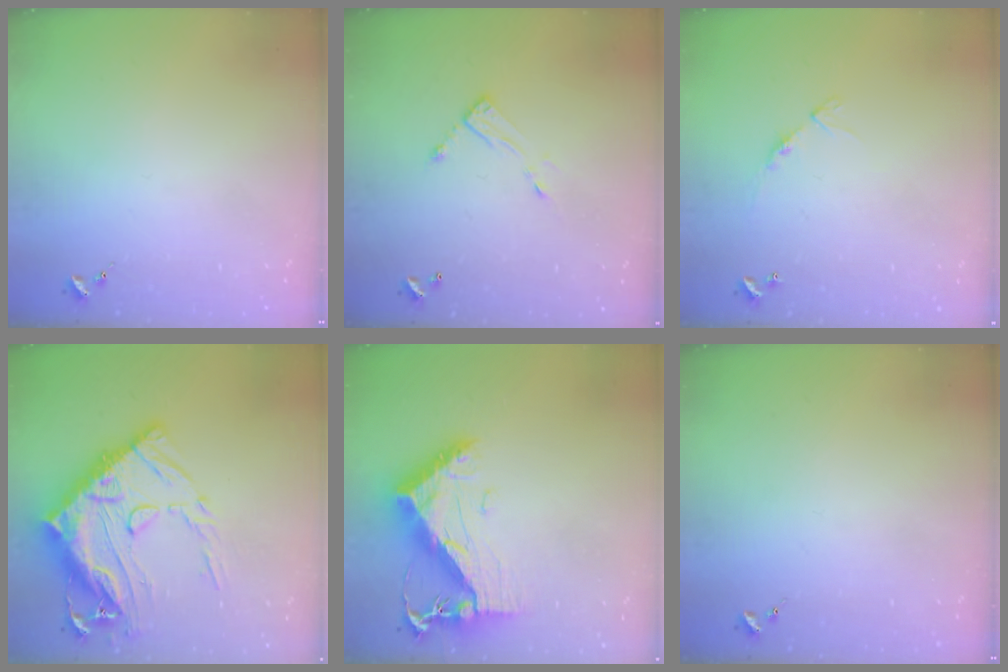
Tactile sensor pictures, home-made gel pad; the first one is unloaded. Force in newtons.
{"total": 7.3, "press": 7.3, "slide": 0.3}
{"total": 8.4, "press": 8.4, "slide": 0.6}
{"total": 27.3, "press": 27.2, "slide": 2.8}
{"total": 12.5, "press": 12.4, "slide": 1.1}
{"total": 0.0}